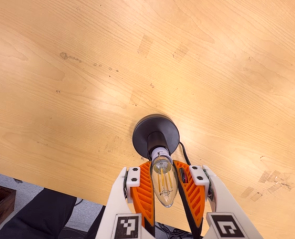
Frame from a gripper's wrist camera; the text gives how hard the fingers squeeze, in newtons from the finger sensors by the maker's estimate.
{"total": 14.7, "left": 14.2, "right": 15.2}